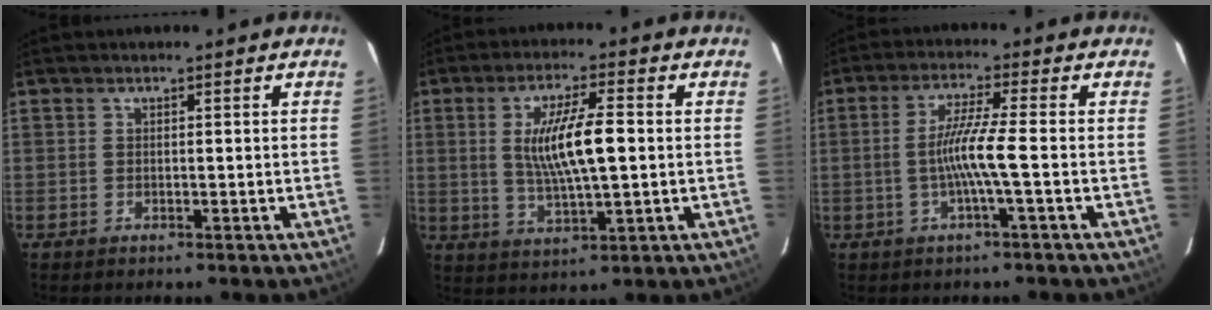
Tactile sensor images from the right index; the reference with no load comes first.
{"total": 10.6, "force": [0.8, 2.2, 10.4], "torque": [-0.193, -0.002, 0.019]}
{"total": 6.5, "force": [-1.5, -1.2, 6.1], "torque": [-0.126, -0.002, -0.028]}